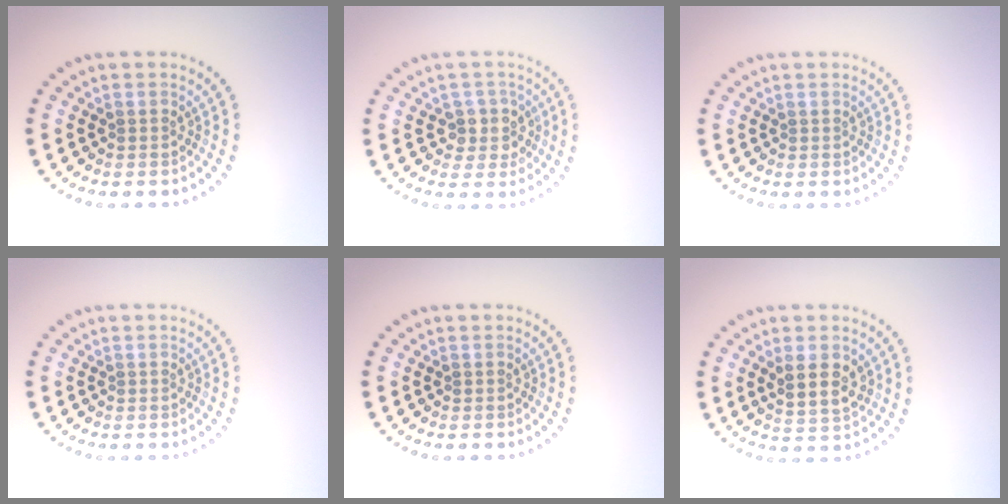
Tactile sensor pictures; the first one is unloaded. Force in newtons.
{"total": 2.7, "press": 2.3, "slide": 1.5}
{"total": 0.0}
{"total": 0.0}
{"total": 0.0}
{"total": 2.9, "press": 2.7, "slide": 0.8}